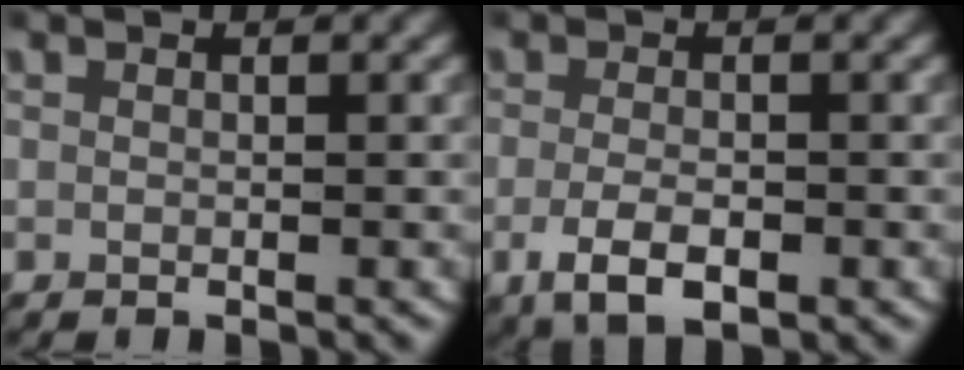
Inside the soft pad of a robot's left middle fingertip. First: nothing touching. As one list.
[{"total": 4.2, "force": [-1.7, 2.0, 3.3], "torque": [-0.066, -0.015, -0.020]}]